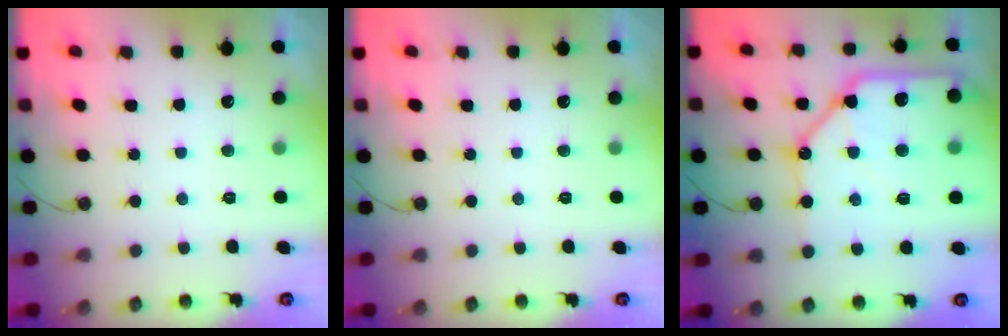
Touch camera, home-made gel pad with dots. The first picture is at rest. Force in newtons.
{"total": 0.0}
{"total": 19.0, "press": 18.9, "slide": 2.5}